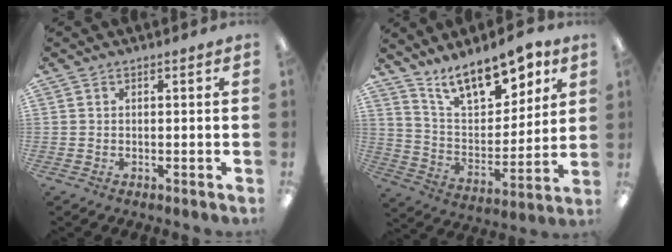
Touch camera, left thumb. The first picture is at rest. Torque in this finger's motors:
{"motor_torque": [0.39, 0.39, 1.21, -1.56, 0.12]}